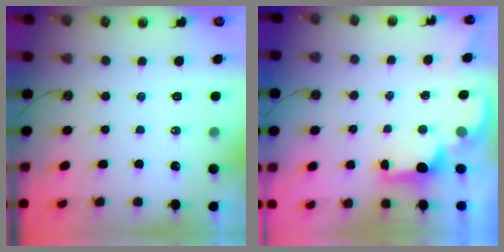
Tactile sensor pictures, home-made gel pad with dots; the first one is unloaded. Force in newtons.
{"total": 2.1, "press": 1.9, "slide": 0.8}